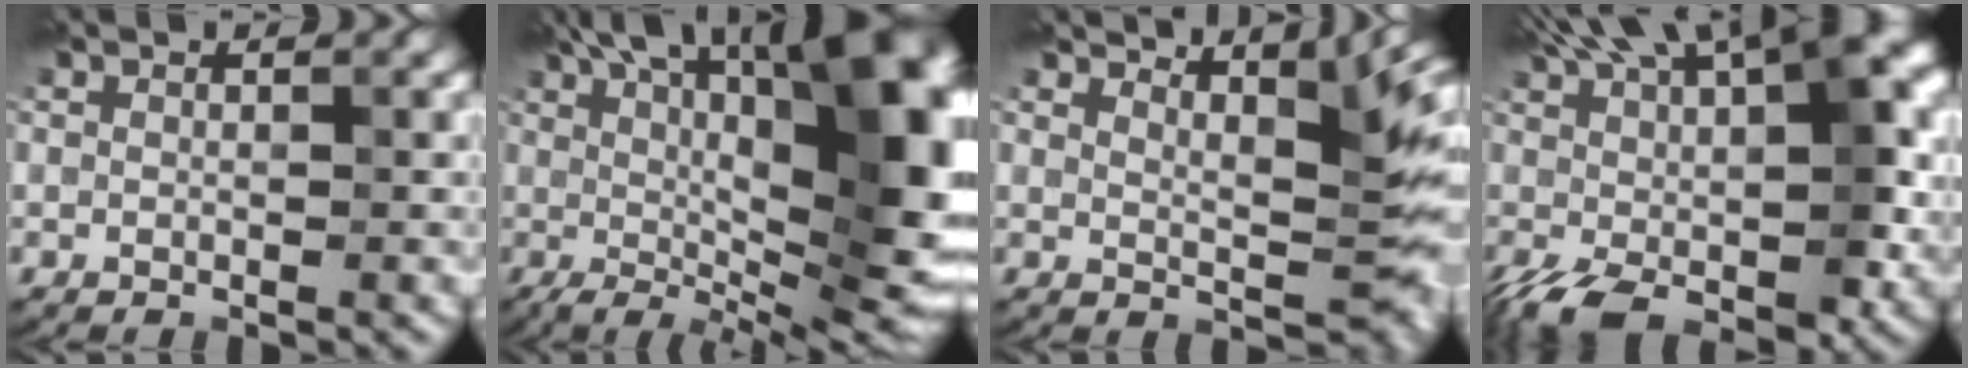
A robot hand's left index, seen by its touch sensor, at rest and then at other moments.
{"total": 18.1, "force": [4.5, 6.7, 16.2], "torque": [-0.218, 0.030, 0.076]}
{"total": 9.8, "force": [7.0, 2.7, 6.3], "torque": [-0.085, 0.008, 0.114]}
{"total": 12.7, "force": [0.9, 5.7, 11.4], "torque": [-0.201, -0.004, 0.014]}